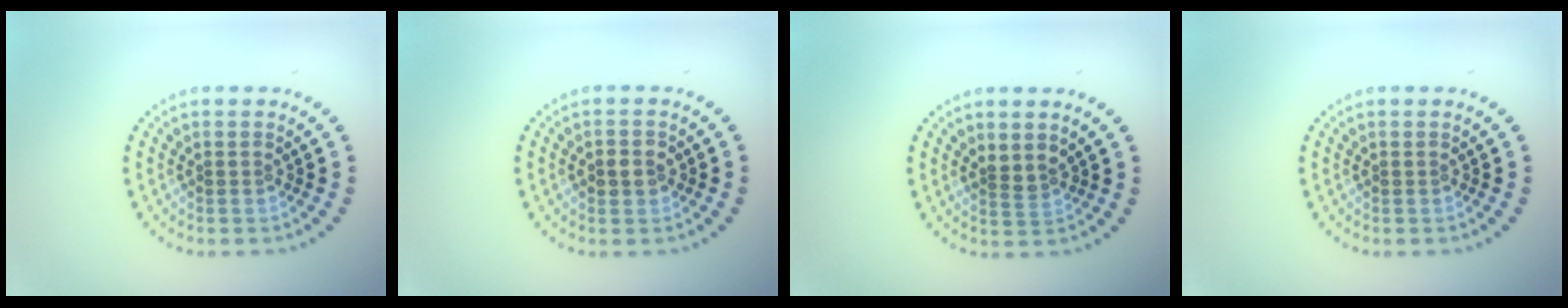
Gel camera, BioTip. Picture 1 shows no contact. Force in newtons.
{"total": 1.6, "press": 1.6, "slide": 0.3}
{"total": 1.6, "press": 1.2, "slide": 1.0}
{"total": 0.0}